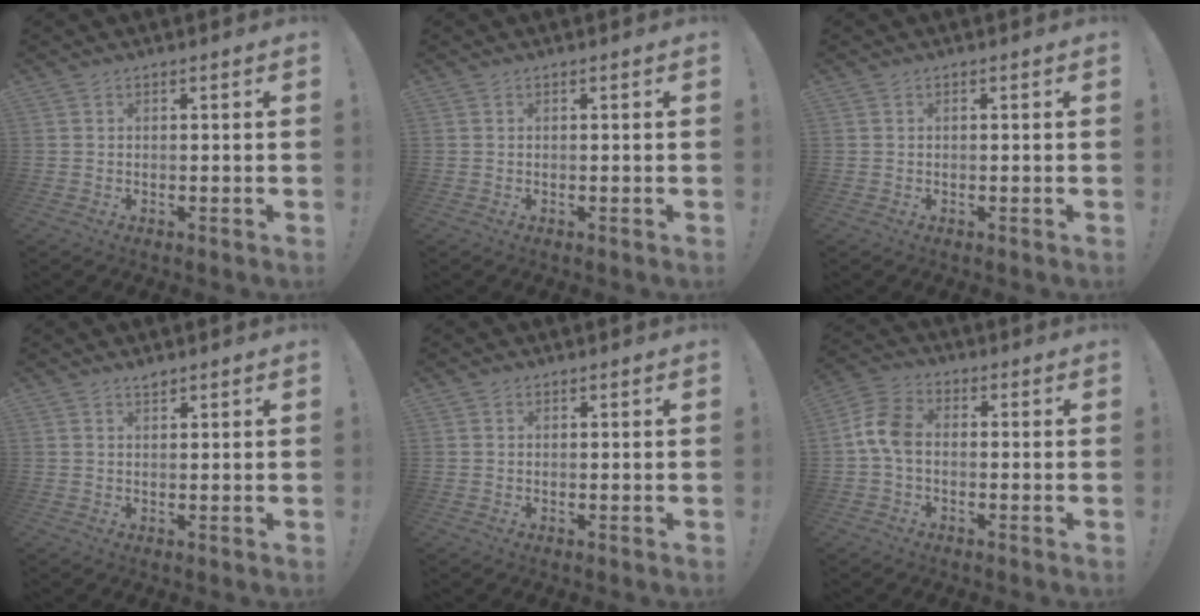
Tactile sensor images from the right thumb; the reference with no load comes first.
{"total": 0.0}
{"total": 0.0}
{"total": 1.3, "force": [1.2, 0.4, 0.5], "torque": [-0.001, -0.007, 0.020]}
{"total": 0.5, "force": [0.3, 0.4, 0.0], "torque": [0.000, 0.000, 0.007]}
{"total": 8.8, "force": [-0.5, 5.6, 6.8], "torque": [-0.146, 0.013, -0.001]}